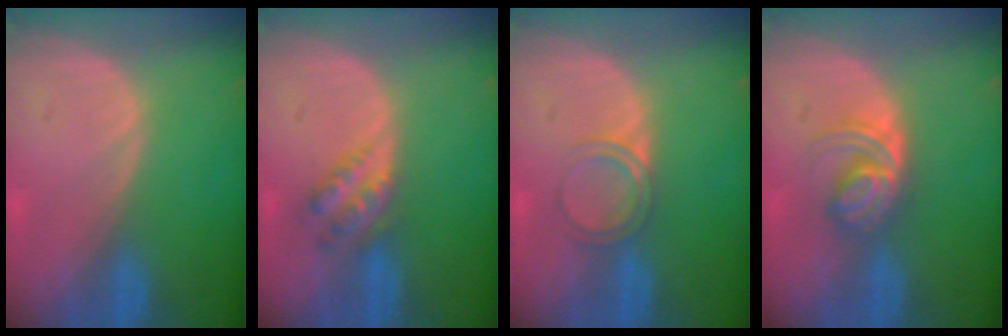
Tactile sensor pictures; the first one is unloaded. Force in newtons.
{"total": 4.5, "press": 4.0, "slide": 2.0}
{"total": 3.0, "press": 3.0, "slide": 0.3}
{"total": 6.0, "press": 5.2, "slide": 2.8}